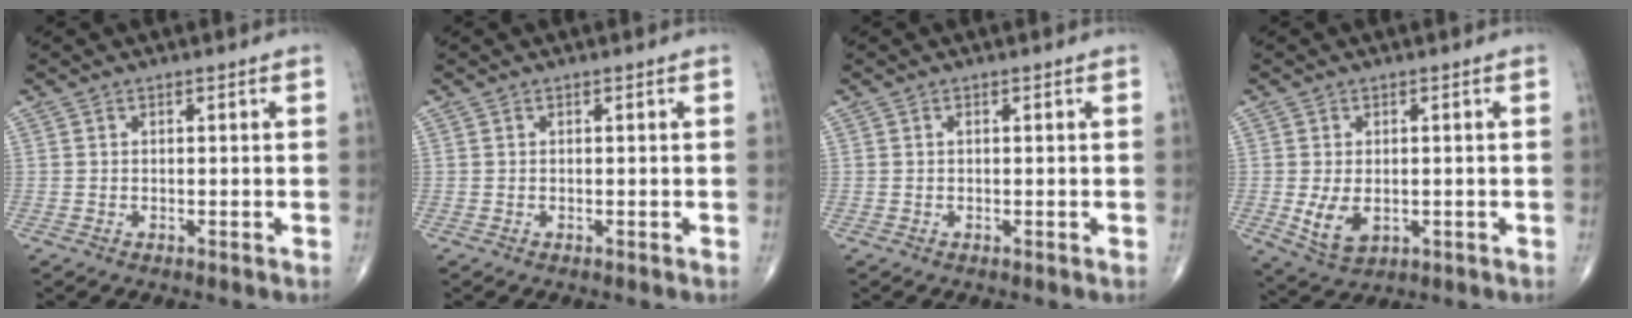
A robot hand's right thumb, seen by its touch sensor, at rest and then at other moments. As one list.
[{"total": 0.0}, {"total": 0.0}, {"total": 5.9, "force": [-0.8, 3.8, 4.4], "torque": [-0.074, -0.010, -0.003]}]